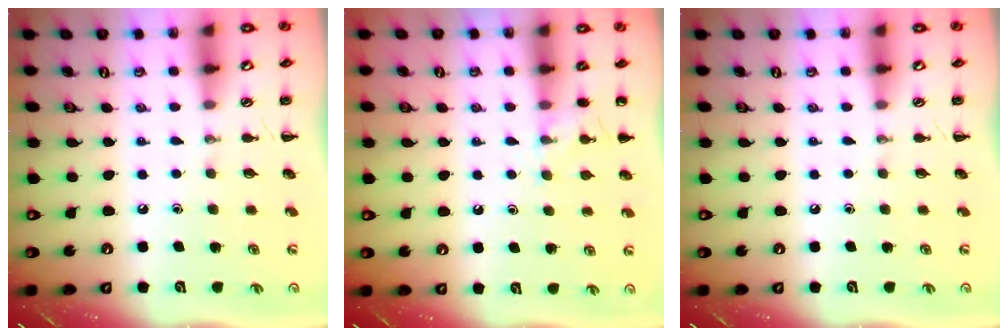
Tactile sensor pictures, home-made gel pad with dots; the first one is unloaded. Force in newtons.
{"total": 7.3, "press": 7.1, "slide": 1.7}
{"total": 0.0}